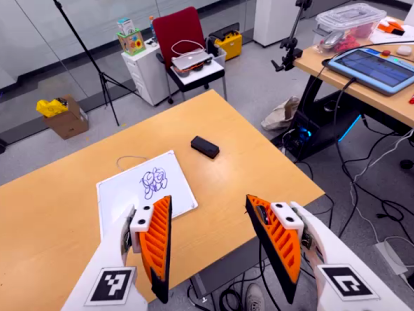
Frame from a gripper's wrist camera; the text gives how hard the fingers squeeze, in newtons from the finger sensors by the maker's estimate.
{"total": 0.0}